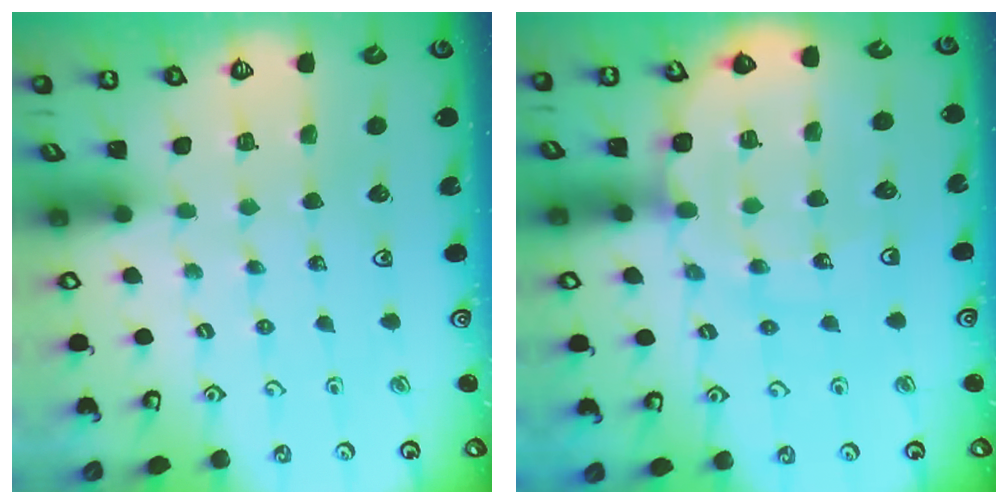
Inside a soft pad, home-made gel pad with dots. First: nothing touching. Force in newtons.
{"total": 11.5, "press": 11.3, "slide": 2.3}